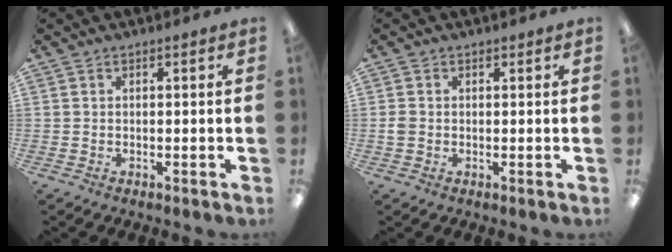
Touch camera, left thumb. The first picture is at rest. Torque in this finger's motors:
{"motor_torque": [-0.16, 0.13, 0.17, -0.04, 0.00]}